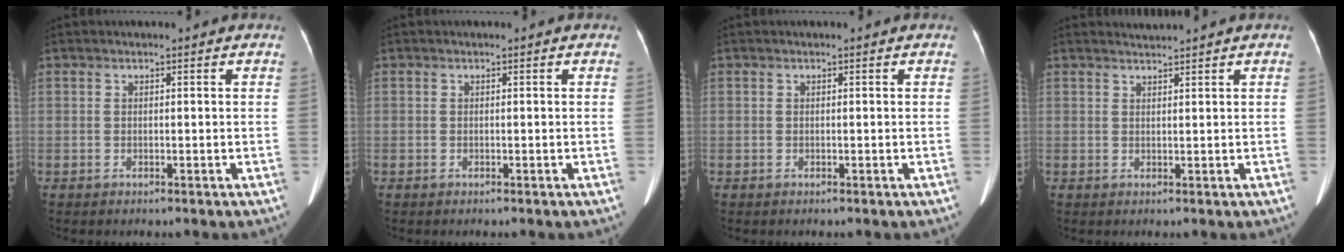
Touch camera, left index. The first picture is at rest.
{"total": 0.0}
{"total": 0.0}
{"total": 1.3, "force": [1.1, -0.6, -0.2], "torque": [-0.002, 0.001, 0.025]}